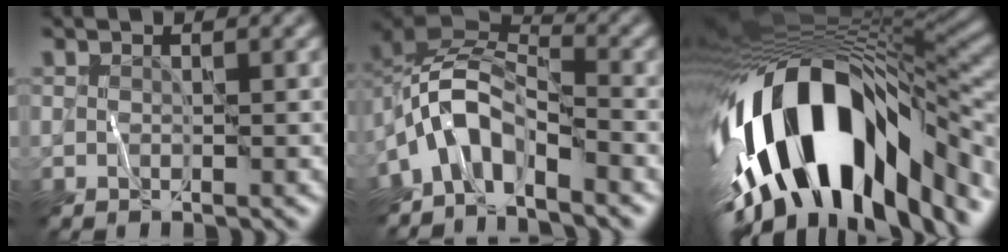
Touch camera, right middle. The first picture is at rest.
{"total": 6.1, "force": [-3.6, 2.9, 3.9], "torque": [-0.056, 0.010, -0.085]}
{"total": 16.9, "force": [-5.5, 7.7, 14.0], "torque": [-0.238, 0.000, -0.085]}